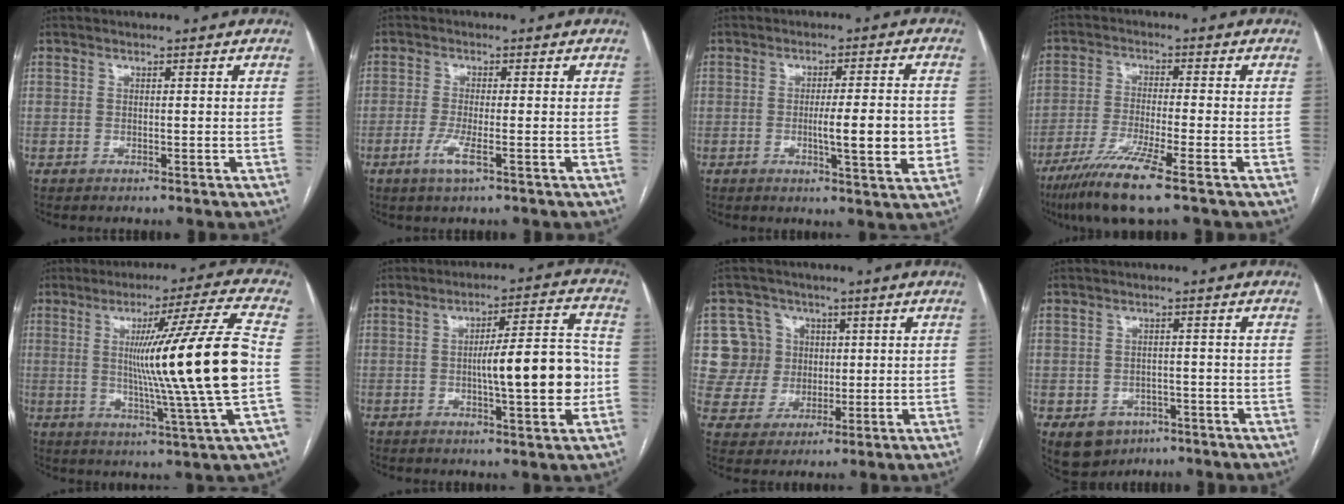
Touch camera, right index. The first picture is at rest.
{"total": 3.5, "force": [-1.5, 0.3, 3.1], "torque": [-0.066, -0.007, -0.031]}
{"total": 8.7, "force": [-1.2, 0.8, 8.6], "torque": [-0.123, -0.007, -0.019]}
{"total": 10.0, "force": [-6.5, -0.7, 7.6], "torque": [-0.146, -0.029, -0.118]}
{"total": 18.4, "force": [0.2, -3.0, 18.2], "torque": [-0.286, -0.014, -0.007]}
{"total": 12.1, "force": [-1.6, 1.7, 11.9], "torque": [-0.177, 0.017, -0.020]}
{"total": 8.6, "force": [1.8, 8.4, 0.8], "torque": [-0.019, 0.026, 0.038]}
{"total": 6.5, "force": [-3.4, 5.2, 1.9], "torque": [-0.035, 0.006, -0.041]}